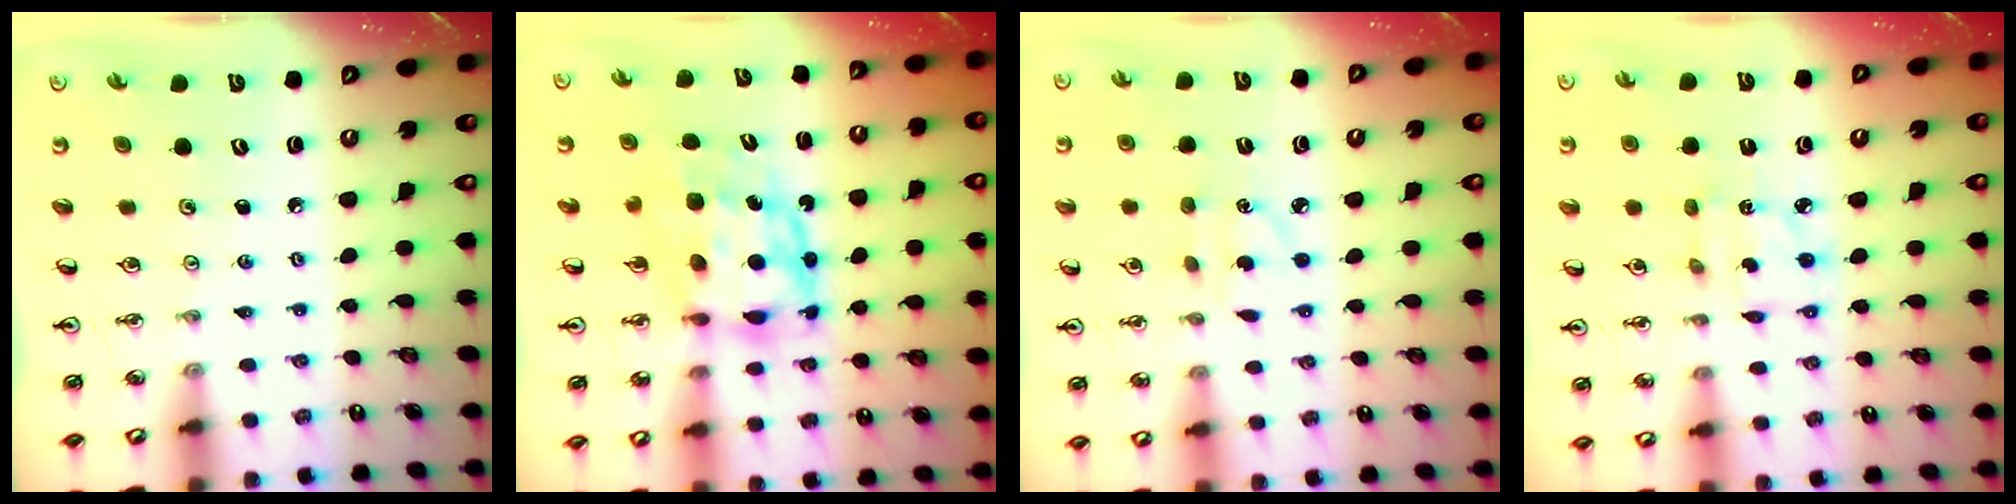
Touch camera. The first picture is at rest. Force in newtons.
{"total": 8.4, "press": 8.2, "slide": 1.3}
{"total": 3.9, "press": 3.9, "slide": 0.5}
{"total": 4.4, "press": 4.4, "slide": 0.2}